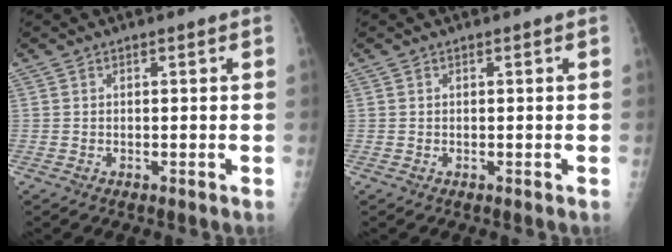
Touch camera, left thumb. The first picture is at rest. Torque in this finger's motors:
{"motor_torque": [-0.01, -0.08, -0.09, -0.01, 0.02]}